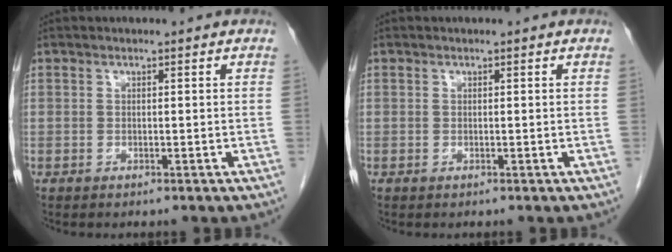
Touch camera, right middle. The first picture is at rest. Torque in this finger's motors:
{"motor_torque": [-0.01, 0.00, -0.02, -0.01]}